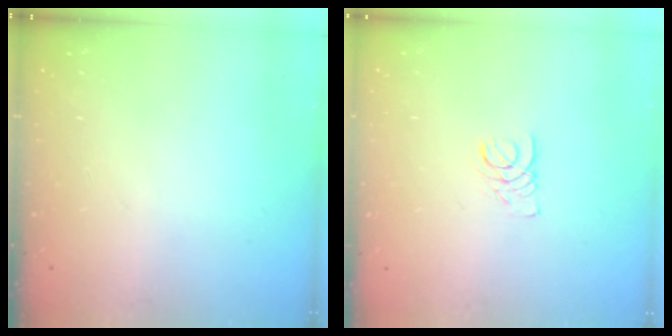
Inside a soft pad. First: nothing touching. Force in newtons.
{"total": 1.9, "press": 1.9, "slide": 0.2}